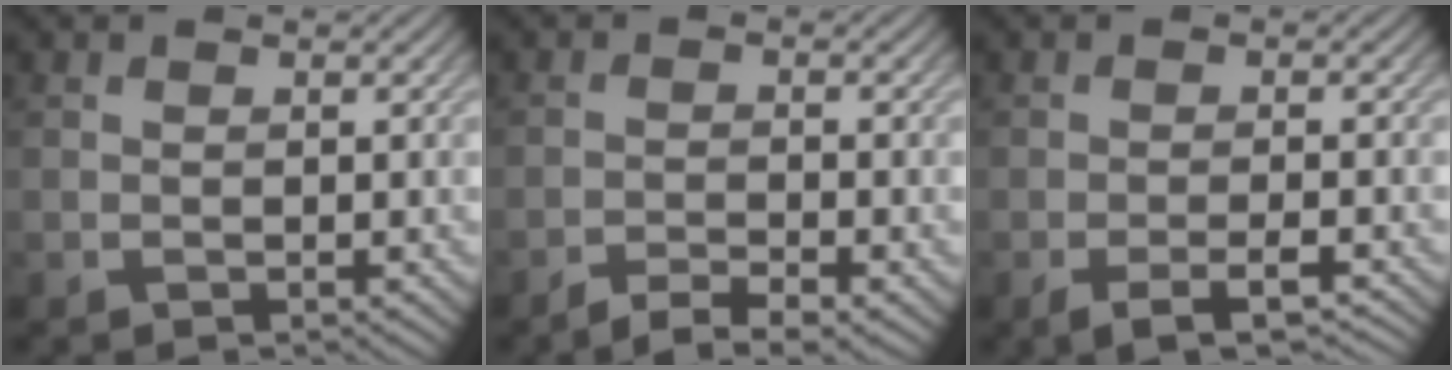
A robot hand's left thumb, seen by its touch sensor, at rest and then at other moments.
{"total": 3.4, "force": [-2.6, 0.5, 2.0], "torque": [-0.034, 0.002, -0.051]}
{"total": 3.8, "force": [-2.3, 0.8, 2.9], "torque": [-0.050, 0.002, -0.038]}